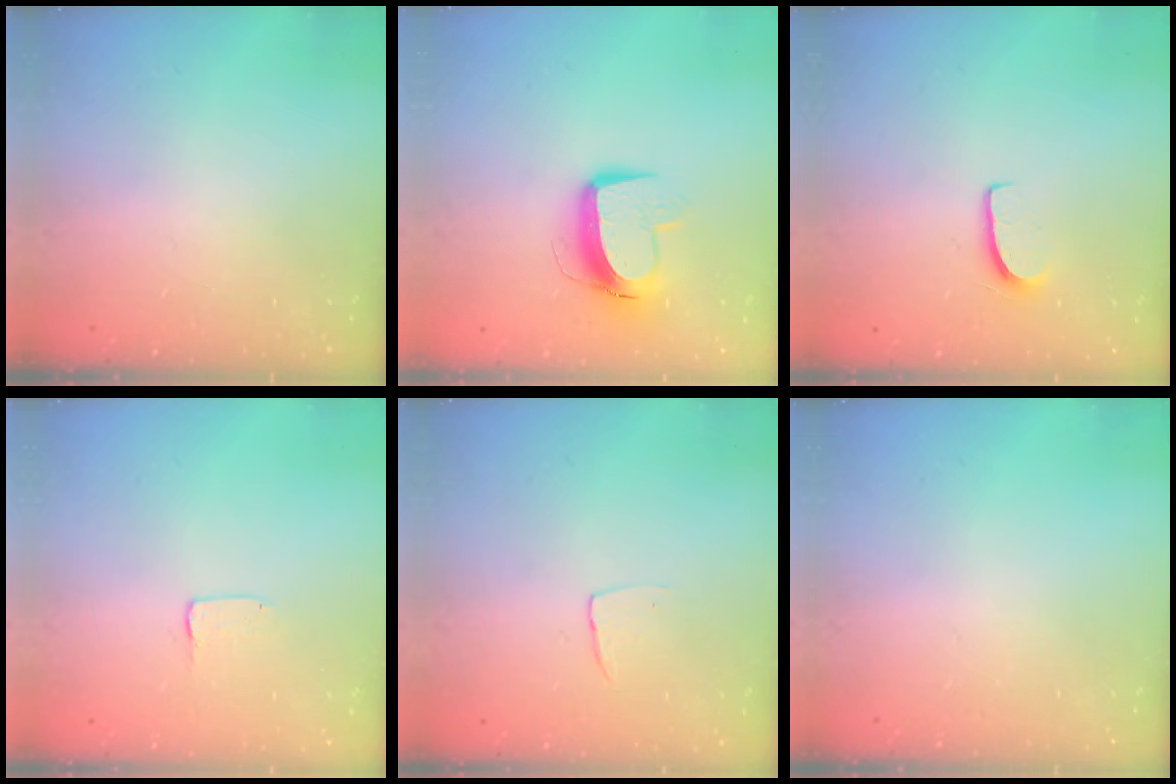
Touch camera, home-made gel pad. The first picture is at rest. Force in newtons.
{"total": 11.1, "press": 11.0, "slide": 1.3}
{"total": 5.8, "press": 5.8, "slide": 0.5}
{"total": 1.0, "press": 1.0, "slide": 0.1}
{"total": 4.0, "press": 4.0, "slide": 0.2}
{"total": 0.0}